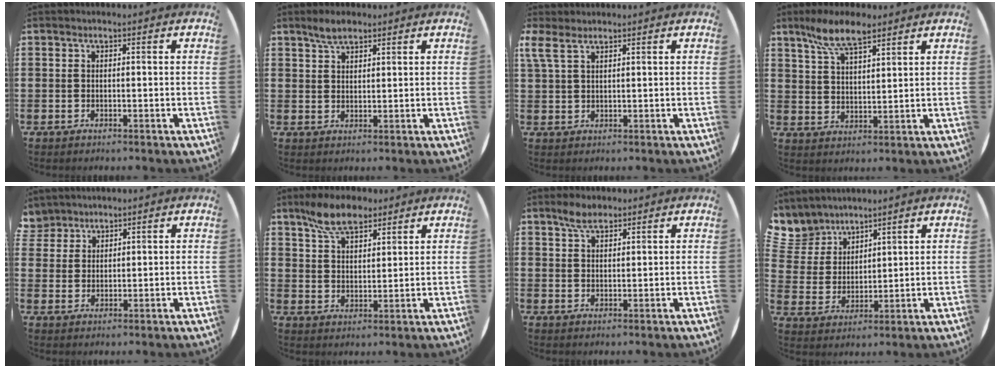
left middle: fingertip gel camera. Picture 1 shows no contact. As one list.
[{"total": 3.1, "force": [2.6, 1.2, 1.4], "torque": [-0.023, 0.003, 0.046]}, {"total": 2.6, "force": [2.0, 0.9, 1.4], "torque": [-0.032, 0.003, 0.038]}, {"total": 7.8, "force": [6.0, 2.5, 4.3], "torque": [-0.099, -0.004, 0.110]}, {"total": 3.4, "force": [3.1, 1.4, -0.2], "torque": [-0.005, -0.006, 0.062]}, {"total": 7.7, "force": [6.1, 3.2, 3.5], "torque": [-0.077, -0.005, 0.113]}, {"total": 3.5, "force": [2.8, 1.3, 1.6], "torque": [-0.027, 0.003, 0.048]}, {"total": 6.0, "force": [5.4, 2.6, -0.2], "torque": [-0.025, -0.025, 0.104]}]